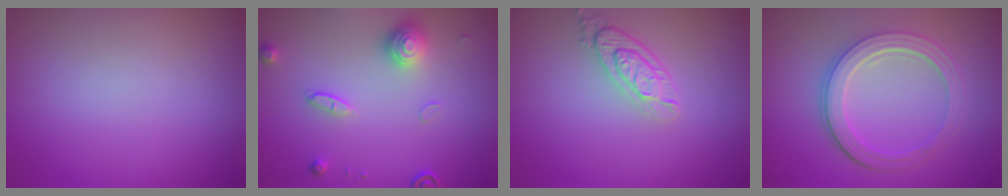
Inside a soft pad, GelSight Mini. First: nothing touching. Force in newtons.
{"total": 3.0, "press": 2.8, "slide": 0.9}
{"total": 2.8, "press": 2.2, "slide": 1.7}
{"total": 4.7, "press": 3.6, "slide": 3.1}